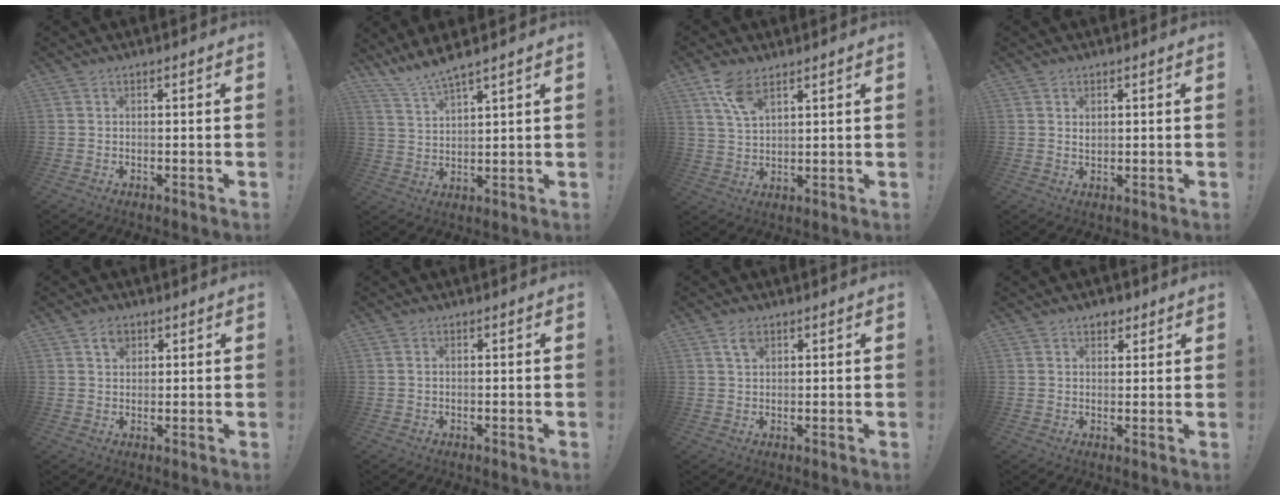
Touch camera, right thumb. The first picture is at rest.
{"total": 6.7, "force": [6.2, -0.1, 2.5], "torque": [-0.057, -0.039, 0.114]}
{"total": 7.9, "force": [5.1, 3.4, 4.9], "torque": [-0.082, -0.024, 0.094]}
{"total": 1.5, "force": [0.8, 1.1, 0.6], "torque": [-0.004, 0.000, 0.013]}
{"total": 3.7, "force": [1.8, 2.5, 2.0], "torque": [-0.029, -0.002, 0.032]}
{"total": 0.5, "force": [0.3, 0.2, 0.4], "torque": [-0.008, 0.001, 0.006]}
{"total": 3.2, "force": [1.7, 1.7, 2.2], "torque": [-0.037, -0.002, 0.030]}
{"total": 3.1, "force": [1.9, 2.3, 1.0], "torque": [0.005, -0.008, 0.029]}